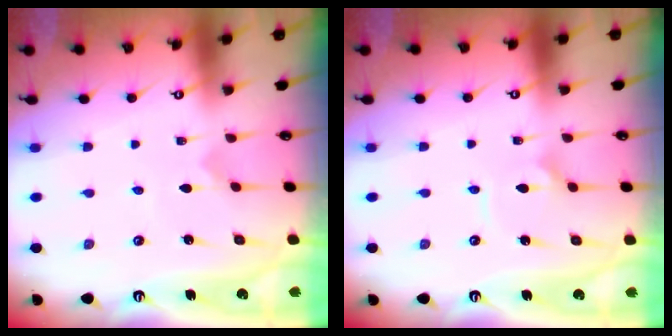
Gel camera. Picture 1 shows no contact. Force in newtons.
{"total": 2.7, "press": 2.7, "slide": 0.2}